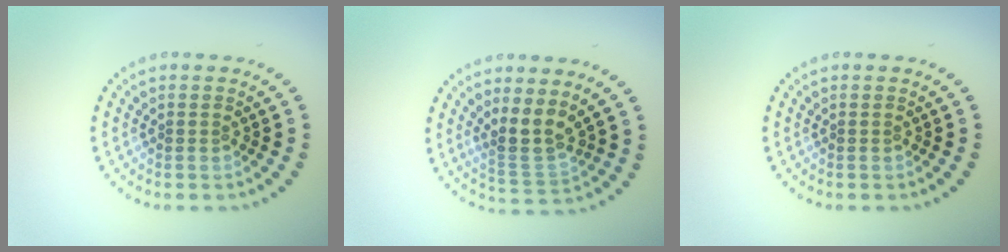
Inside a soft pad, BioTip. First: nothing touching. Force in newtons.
{"total": 2.9, "press": 2.5, "slide": 1.6}
{"total": 0.0}